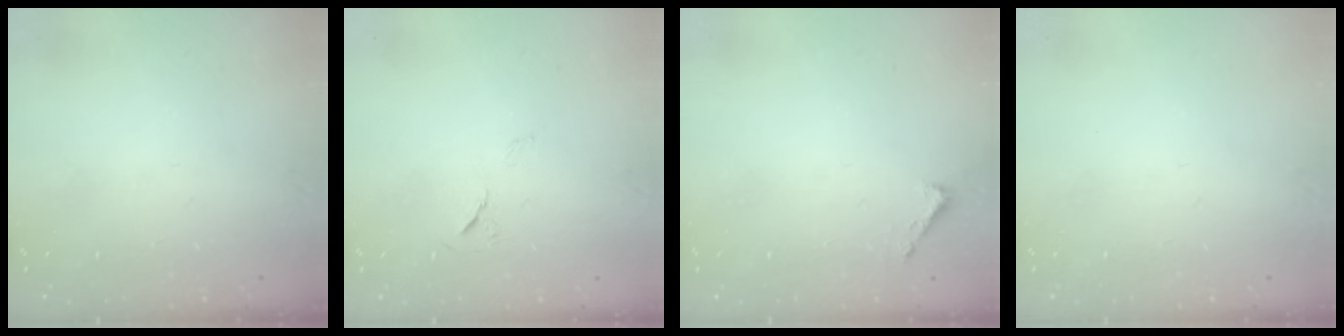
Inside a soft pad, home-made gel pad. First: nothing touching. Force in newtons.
{"total": 5.8, "press": 5.4, "slide": 2.2}
{"total": 1.6, "press": 1.6, "slide": 0.1}
{"total": 0.0}